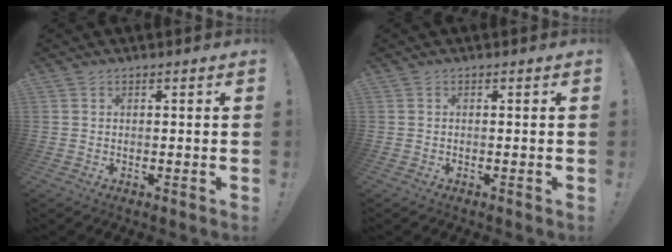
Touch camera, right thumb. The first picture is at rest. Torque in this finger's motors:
{"motor_torque": [-0.03, 0.03, -0.11, 0.11, 0.04]}